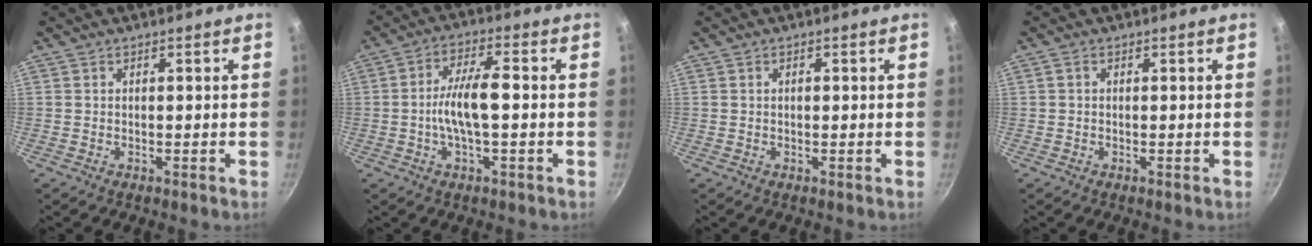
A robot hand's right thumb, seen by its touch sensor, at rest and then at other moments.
{"total": 8.2, "force": [-0.8, 2.5, 7.8], "torque": [-0.146, 0.021, -0.022]}
{"total": 0.6, "force": [0.1, 0.3, 0.4], "torque": [-0.006, 0.003, 0.002]}
{"total": 0.8, "force": [0.1, 0.6, 0.5], "torque": [-0.010, 0.005, 0.002]}